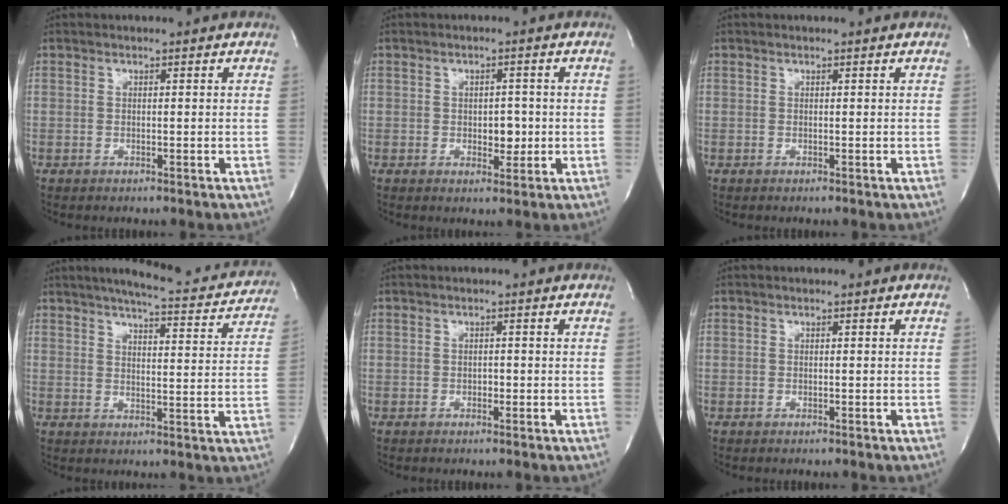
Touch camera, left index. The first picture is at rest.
{"total": 2.8, "force": [-0.4, 1.7, 2.2], "torque": [-0.026, -0.001, -0.002]}
{"total": 0.5, "force": [0.5, 0.0, 0.2], "torque": [-0.003, -0.001, 0.005]}
{"total": 17.2, "force": [15.6, 2.4, 6.8], "torque": [-0.088, -0.022, 0.183]}
{"total": 0.6, "force": [-0.3, 0.4, 0.4], "torque": [-0.003, 0.000, -0.007]}
{"total": 0.0}